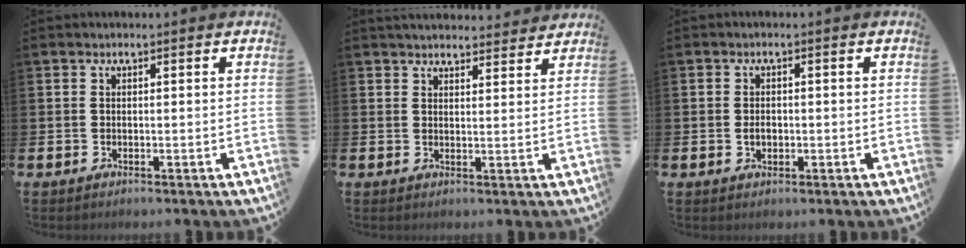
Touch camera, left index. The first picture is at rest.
{"total": 3.6, "force": [3.5, 0.6, 0.3], "torque": [0.004, -0.023, 0.062]}
{"total": 1.6, "force": [-0.2, 1.2, 1.1], "torque": [-0.010, 0.002, -0.009]}